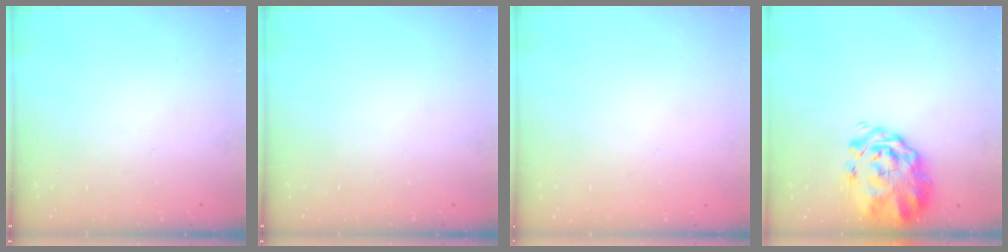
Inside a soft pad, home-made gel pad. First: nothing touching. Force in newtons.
{"total": 0.0}
{"total": 1.7, "press": 1.7, "slide": 0.2}
{"total": 3.8, "press": 3.5, "slide": 1.6}